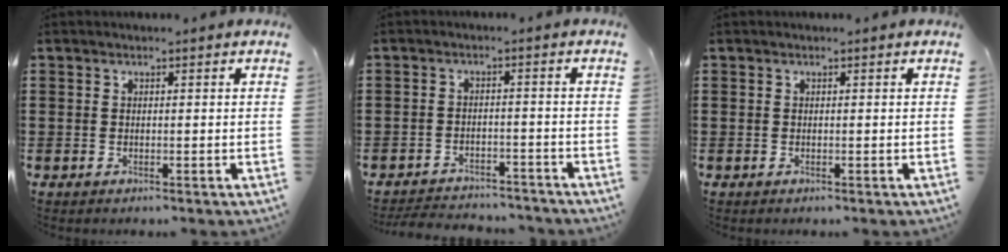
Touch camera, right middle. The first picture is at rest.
{"total": 3.3, "force": [-3.3, 0.4, 0.1], "torque": [-0.007, 0.003, -0.071]}
{"total": 0.0}